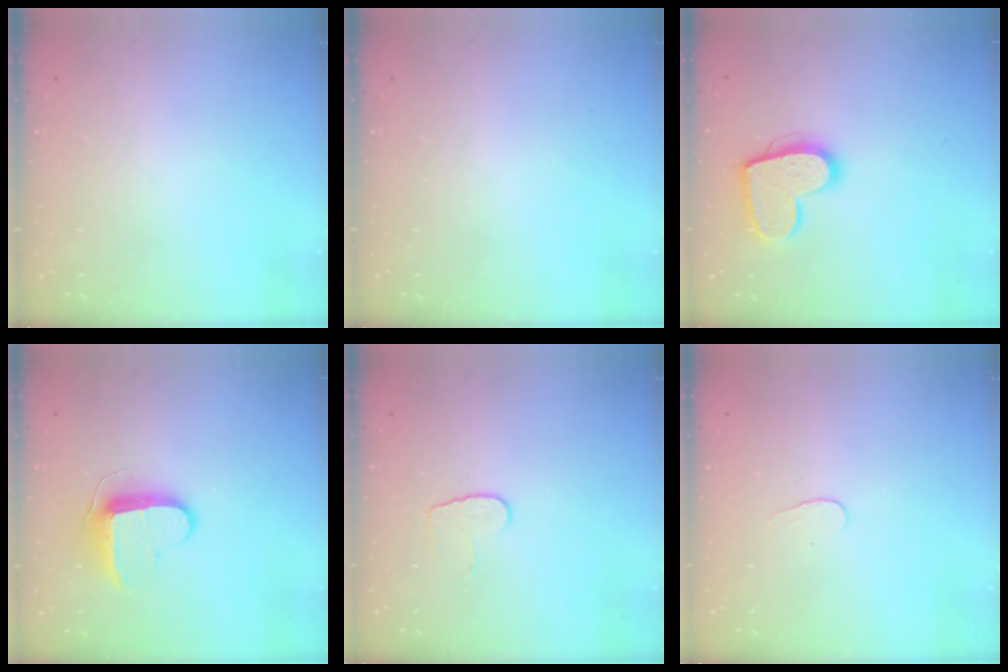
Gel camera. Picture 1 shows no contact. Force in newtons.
{"total": 0.0}
{"total": 13.9, "press": 13.9, "slide": 0.9}
{"total": 10.5, "press": 10.4, "slide": 1.0}
{"total": 6.6, "press": 6.6, "slide": 0.6}
{"total": 3.1, "press": 3.1, "slide": 0.3}